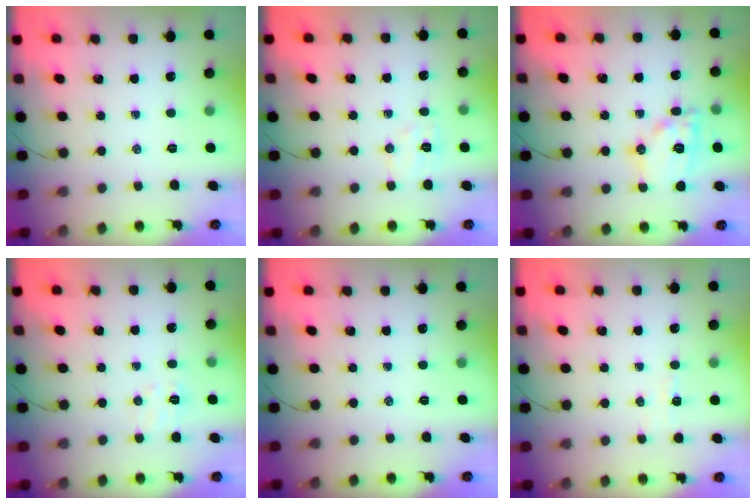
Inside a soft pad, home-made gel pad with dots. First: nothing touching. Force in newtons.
{"total": 6.3, "press": 6.2, "slide": 1.0}
{"total": 12.9, "press": 12.9, "slide": 0.9}
{"total": 4.9, "press": 4.7, "slide": 1.3}
{"total": 0.0}
{"total": 2.8, "press": 2.7, "slide": 0.7}